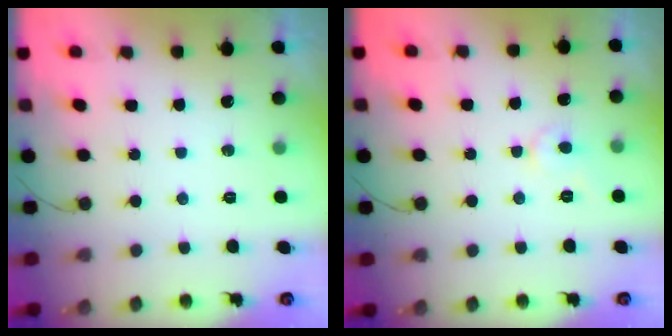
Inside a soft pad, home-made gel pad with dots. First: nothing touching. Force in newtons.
{"total": 3.7, "press": 3.7, "slide": 0.1}